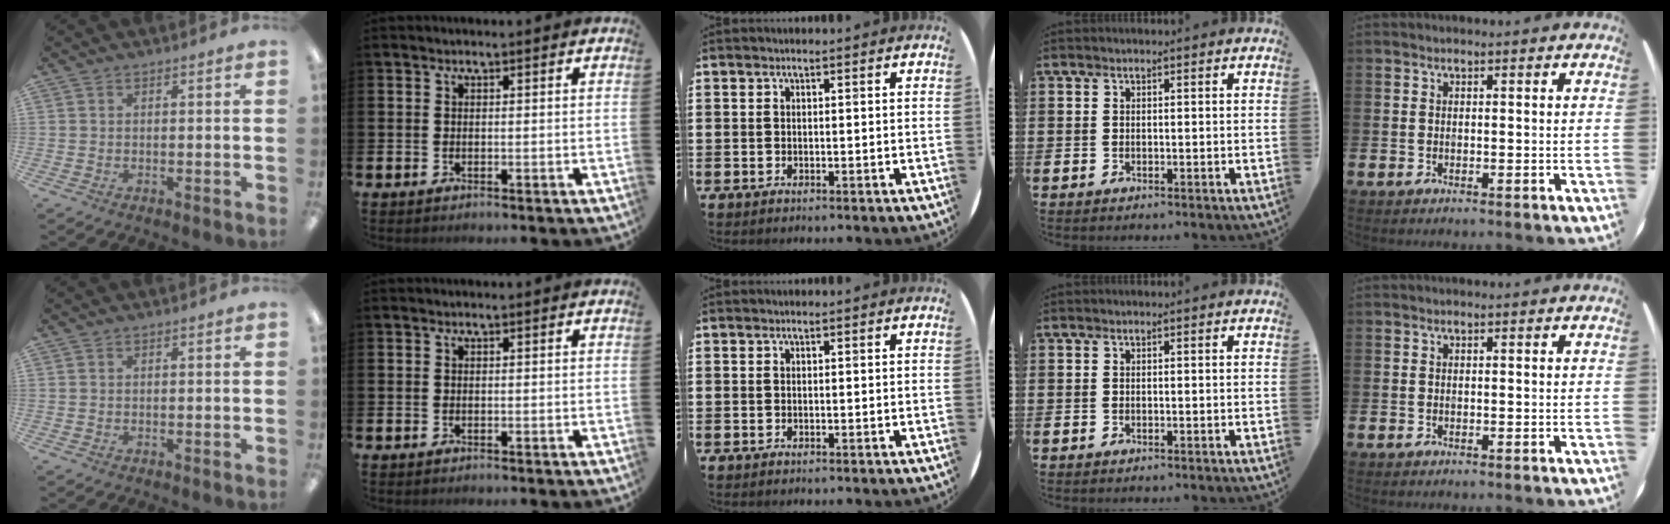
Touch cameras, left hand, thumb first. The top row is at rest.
{}